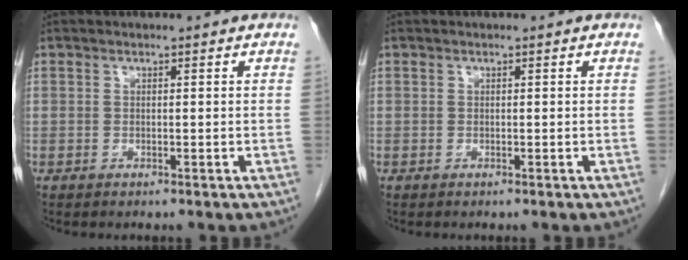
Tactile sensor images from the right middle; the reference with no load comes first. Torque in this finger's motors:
{"motor_torque": [0.00, 0.00, 0.00, 0.00]}